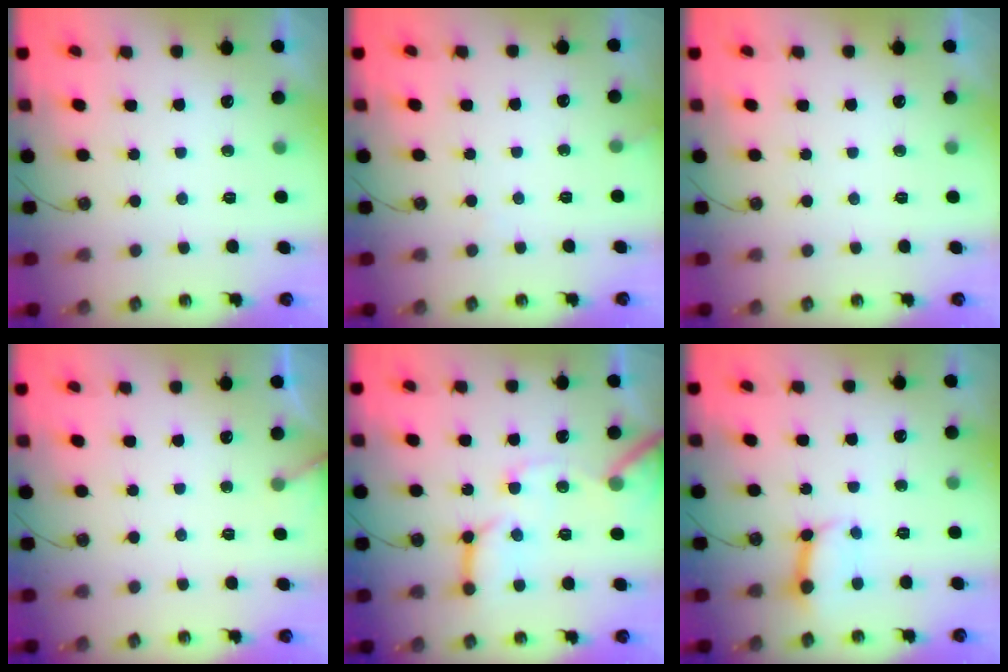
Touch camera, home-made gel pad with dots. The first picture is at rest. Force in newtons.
{"total": 4.8, "press": 4.7, "slide": 0.2}
{"total": 0.0}
{"total": 3.4, "press": 3.4, "slide": 0.2}
{"total": 14.7, "press": 14.7, "slide": 1.6}
{"total": 8.9, "press": 8.9, "slide": 1.0}